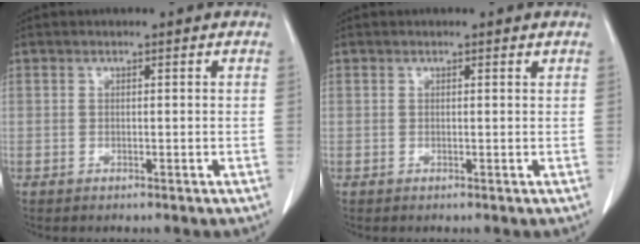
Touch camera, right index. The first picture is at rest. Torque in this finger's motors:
{"motor_torque": [0.10, -0.05, 0.05, -0.01]}